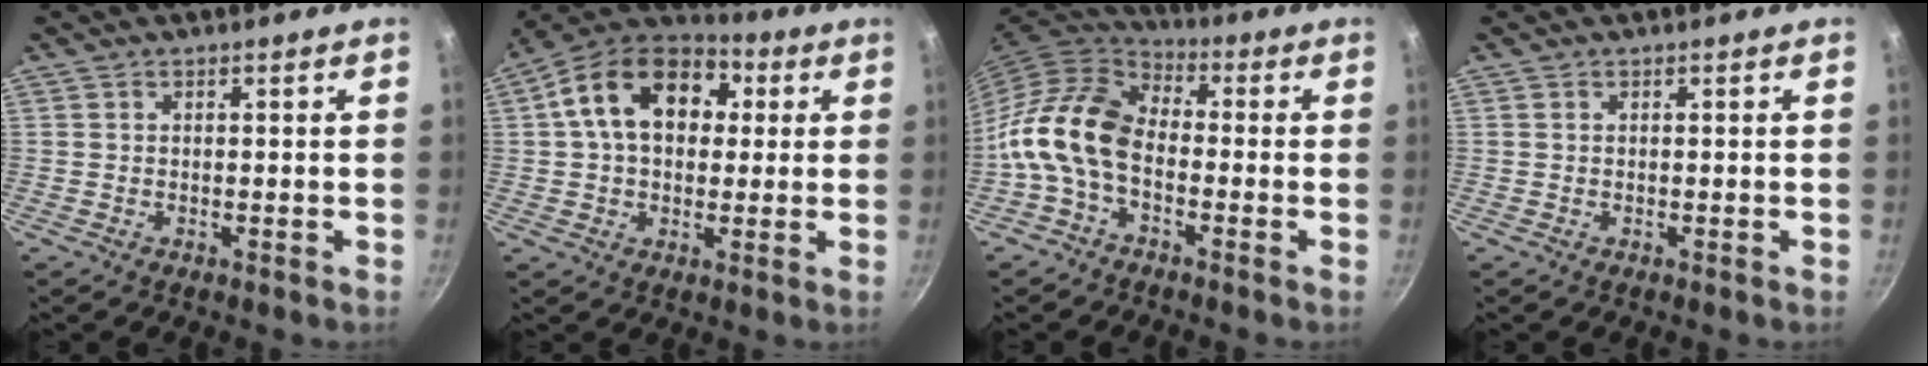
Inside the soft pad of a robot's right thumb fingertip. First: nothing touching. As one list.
[{"total": 17.8, "force": [4.0, 12.4, 12.1], "torque": [-0.178, 0.026, 0.046]}, {"total": 13.0, "force": [-3.0, 8.3, 9.6], "torque": [-0.171, 0.041, -0.081]}, {"total": 0.0}]